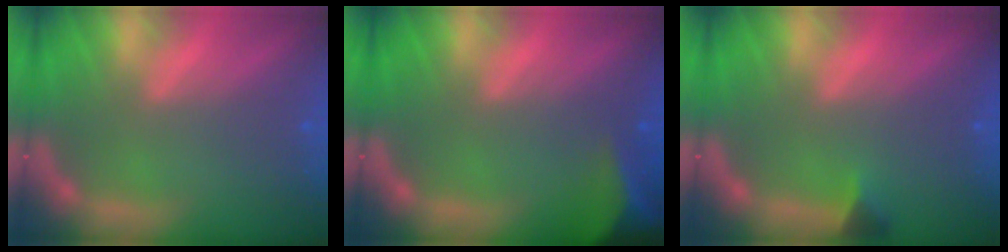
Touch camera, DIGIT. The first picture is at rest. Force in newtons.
{"total": 8.9}
{"total": 1.4}